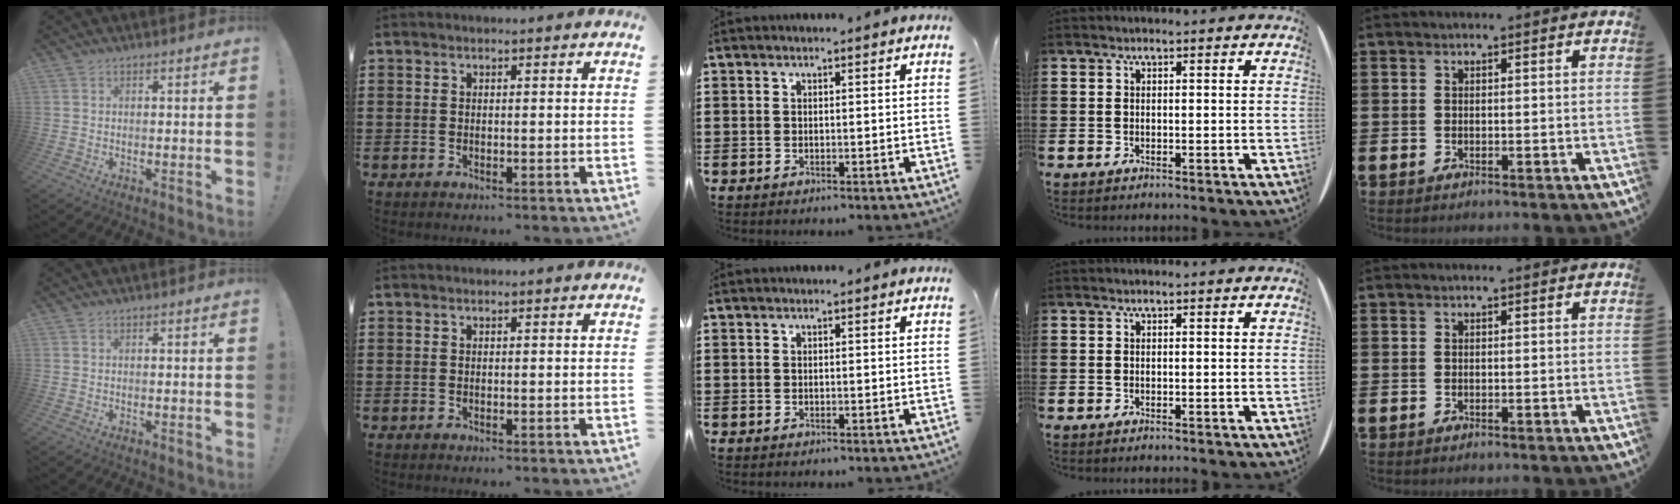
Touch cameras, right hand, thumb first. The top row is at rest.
{}